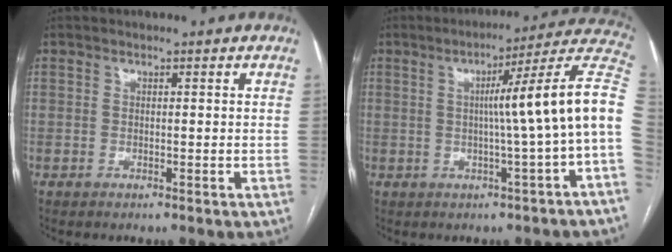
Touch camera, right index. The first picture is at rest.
{"total": 13.4, "force": [-0.4, -1.9, 13.3], "torque": [-0.168, 0.026, -0.013]}